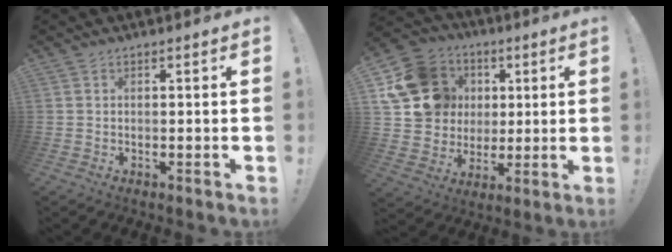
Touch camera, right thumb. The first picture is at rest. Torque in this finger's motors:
{"motor_torque": [1.26, 1.27, 0.33, 0.26, 0.08]}